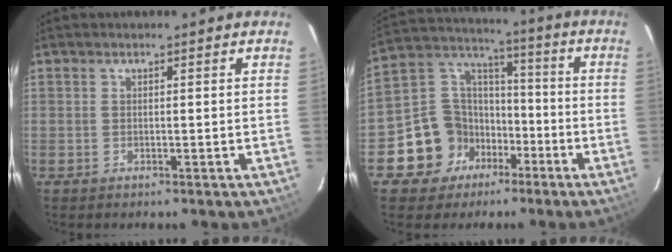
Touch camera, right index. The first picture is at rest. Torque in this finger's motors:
{"motor_torque": [0.17, -0.30, -0.05, -0.10]}